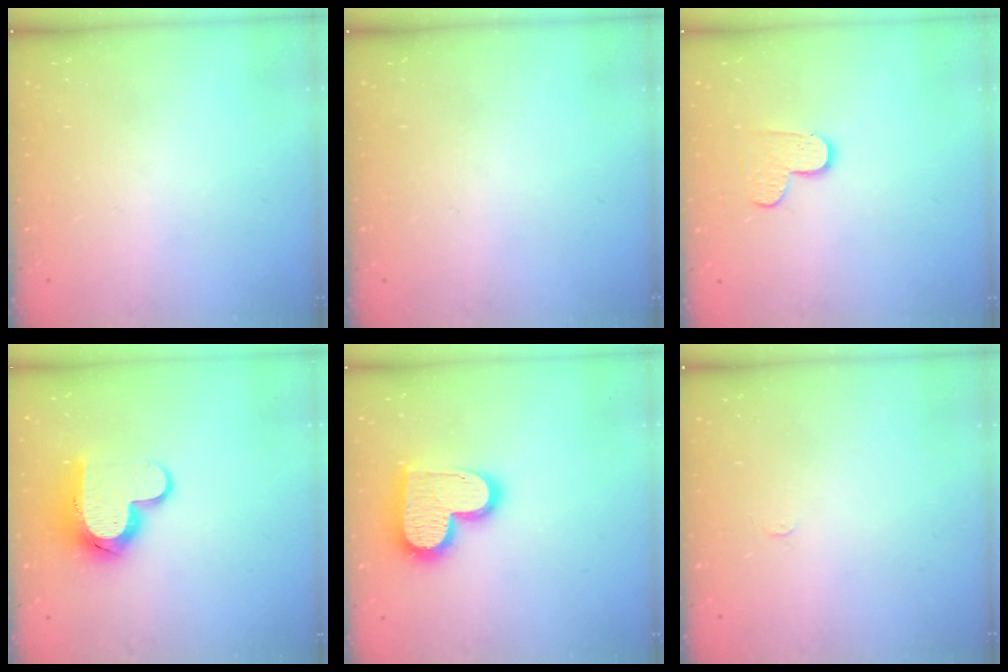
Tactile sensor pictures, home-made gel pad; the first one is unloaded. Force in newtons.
{"total": 0.0}
{"total": 4.8, "press": 4.8, "slide": 0.5}
{"total": 12.4, "press": 12.3, "slide": 1.0}
{"total": 17.4, "press": 17.3, "slide": 1.3}
{"total": 2.4, "press": 2.4, "slide": 0.3}